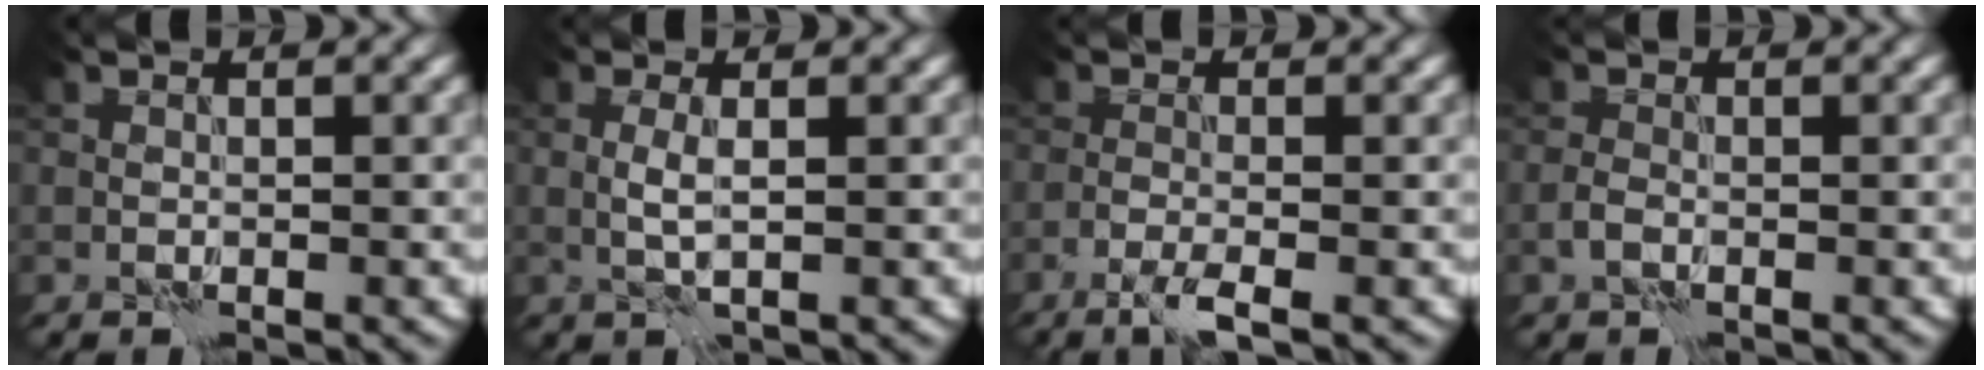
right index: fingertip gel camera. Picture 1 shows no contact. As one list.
[{"total": 1.5, "force": [0.2, 0.1, 1.4], "torque": [-0.033, 0.002, 0.004]}, {"total": 2.7, "force": [-1.6, 0.3, 2.2], "torque": [-0.041, 0.002, -0.040]}, {"total": 1.1, "force": [-0.6, 0.6, 0.7], "torque": [-0.017, 0.003, -0.015]}]